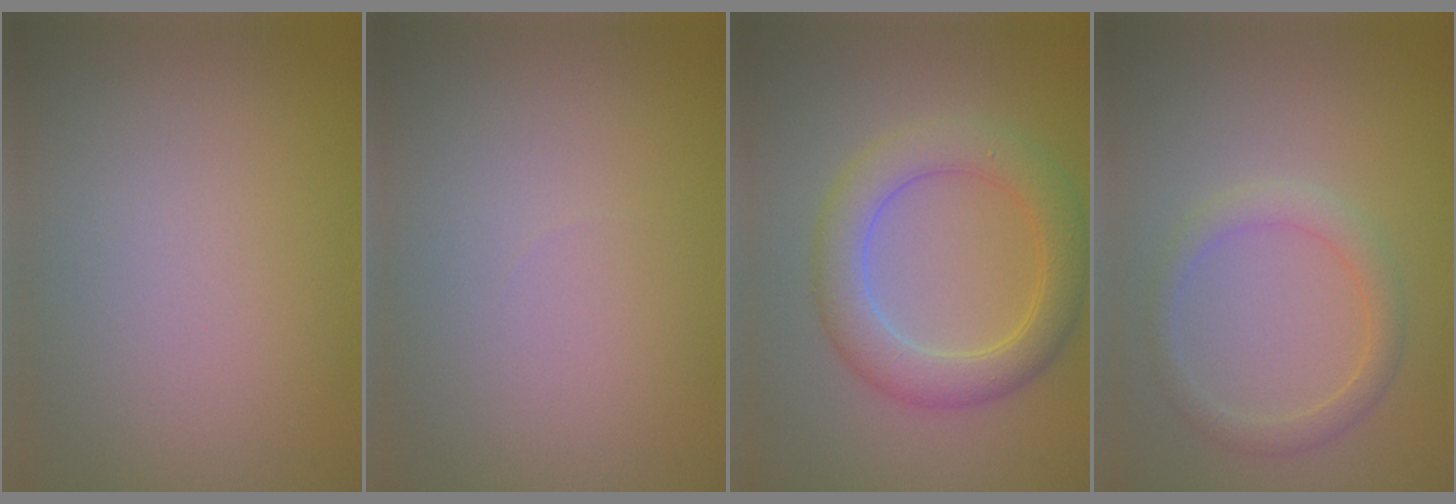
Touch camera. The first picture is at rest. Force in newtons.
{"total": 0.0}
{"total": 5.2, "press": 5.2, "slide": 0.2}
{"total": 2.3, "press": 2.2, "slide": 0.1}